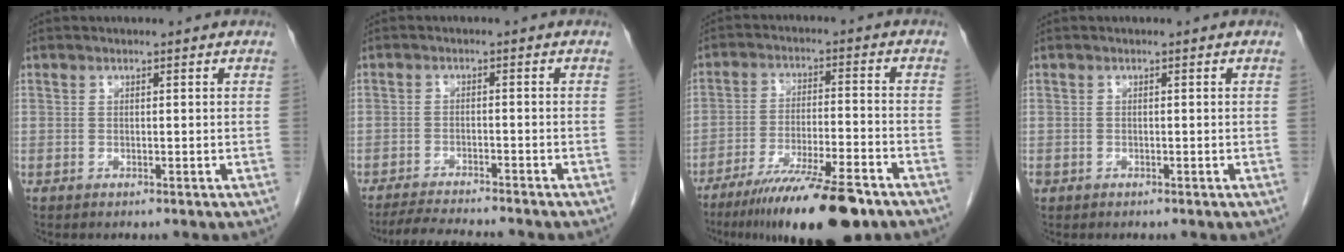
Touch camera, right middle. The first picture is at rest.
{"total": 7.2, "force": [-6.7, 0.0, 2.7], "torque": [-0.042, -0.016, -0.108]}
{"total": 15.8, "force": [-11.5, 1.9, 10.7], "torque": [-0.162, -0.032, -0.191]}
{"total": 0.9, "force": [-0.4, 0.8, 0.3], "torque": [-0.011, 0.003, -0.006]}